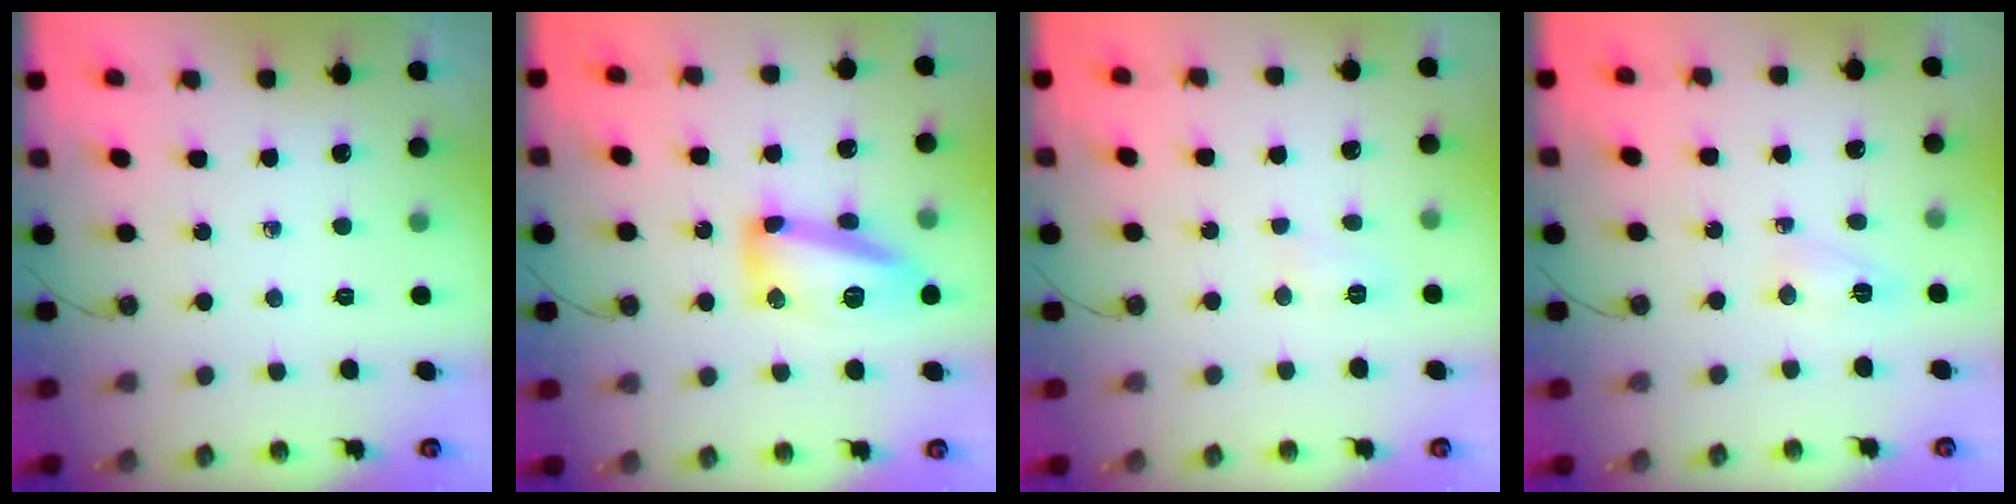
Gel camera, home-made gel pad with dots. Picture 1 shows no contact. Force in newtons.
{"total": 14.2, "press": 14.2, "slide": 1.1}
{"total": 13.2, "press": 6.2, "slide": 11.6}
{"total": 3.2, "press": 3.2, "slide": 0.7}